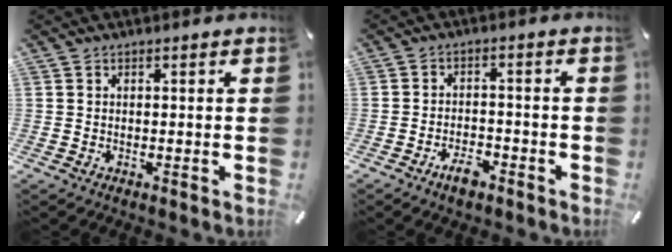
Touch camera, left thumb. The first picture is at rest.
{"total": 4.8, "force": [-3.4, 2.1, 2.7], "torque": [-0.048, 0.016, -0.062]}